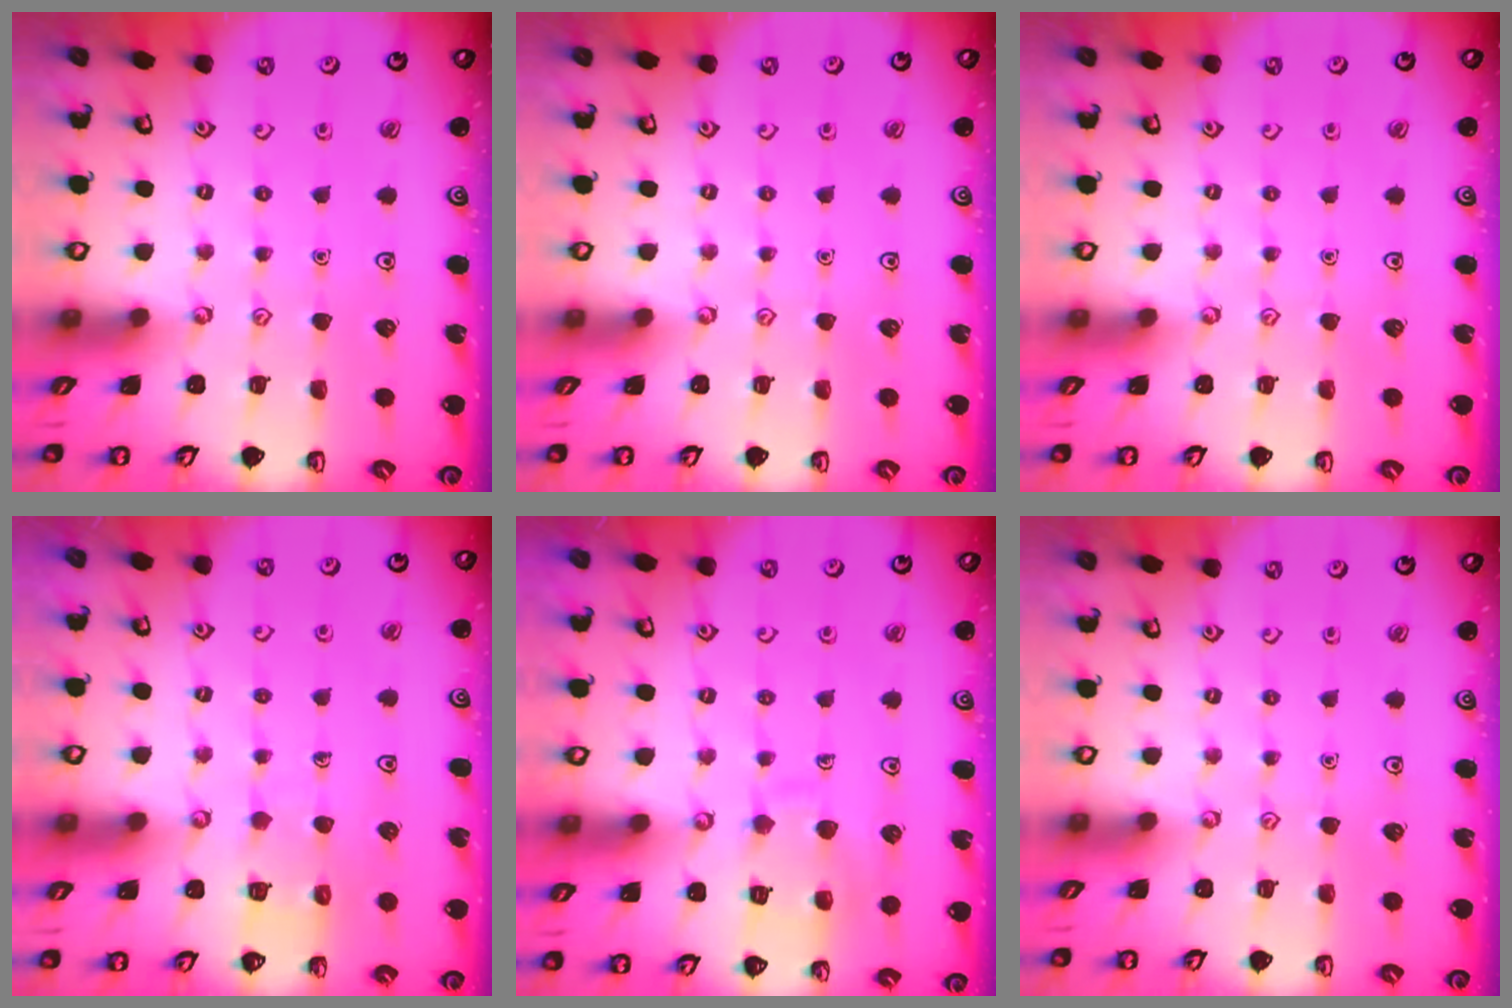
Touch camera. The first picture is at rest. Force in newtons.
{"total": 0.0}
{"total": 0.0}
{"total": 5.9, "press": 5.9, "slide": 0.6}
{"total": 10.6, "press": 10.6, "slide": 0.9}
{"total": 0.0}